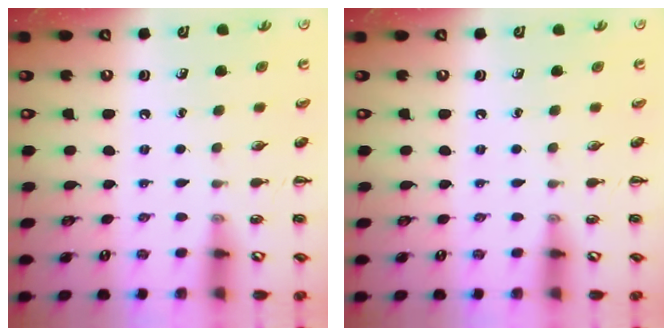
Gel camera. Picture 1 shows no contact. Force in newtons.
{"total": 0.0}